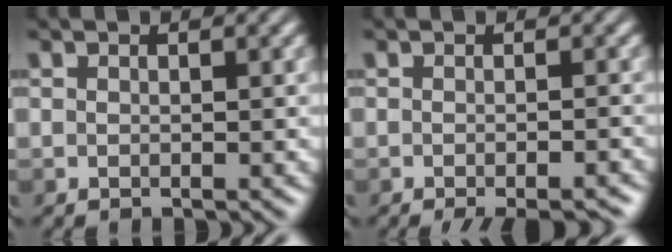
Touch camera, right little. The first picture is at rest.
{"total": 4.5, "force": [-3.0, 1.1, 3.2], "torque": [-0.036, -0.006, -0.036]}